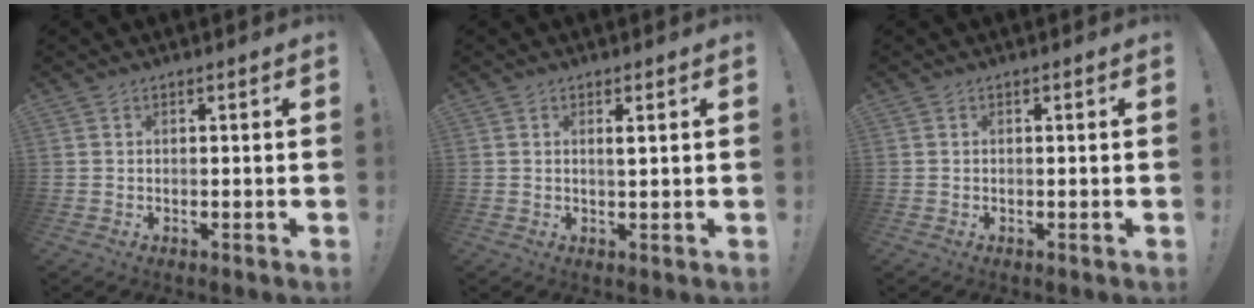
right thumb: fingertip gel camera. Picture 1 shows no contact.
{"total": 1.4, "force": [0.5, -0.1, 1.3], "torque": [-0.018, -0.006, 0.005]}
{"total": 0.0}